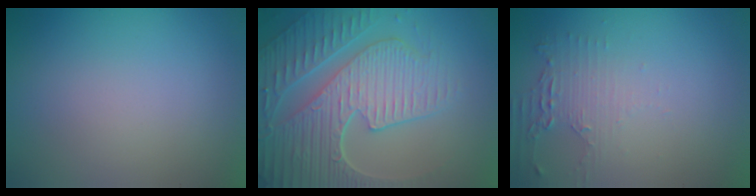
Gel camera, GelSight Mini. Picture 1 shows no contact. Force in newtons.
{"total": 9.3, "press": 6.3, "slide": 6.8}
{"total": 2.1, "press": 1.6, "slide": 1.4}